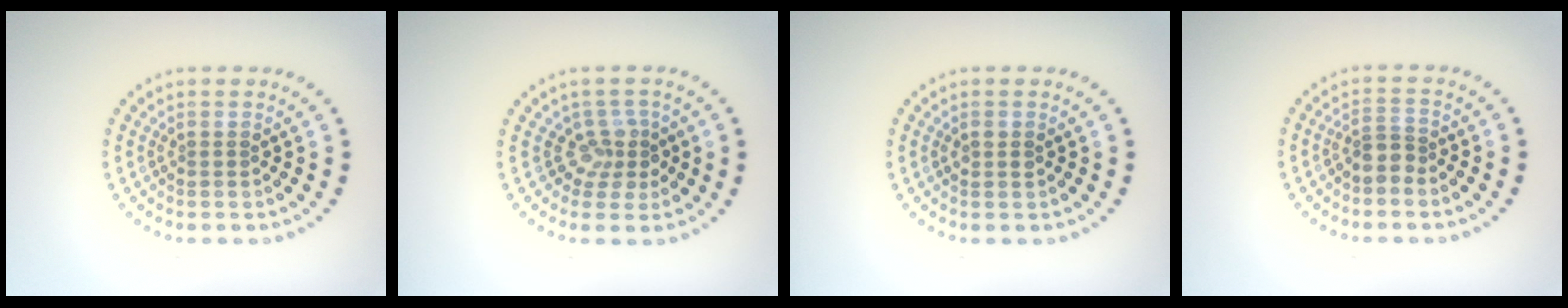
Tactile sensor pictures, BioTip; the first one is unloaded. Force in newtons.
{"total": 2.4, "press": 1.7, "slide": 1.6}
{"total": 1.2, "press": 1.2, "slide": 0.2}
{"total": 2.0, "press": 1.7, "slide": 1.1}